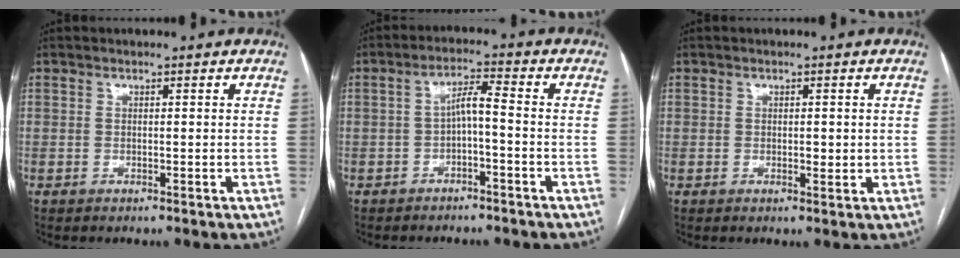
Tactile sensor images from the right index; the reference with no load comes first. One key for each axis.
{"total": 3.9, "fx": -1.1, "fy": 0.5, "fz": 3.7, "tx": -0.067, "ty": 0.017, "tz": -0.018}
{"total": 1.8, "fx": 0.0, "fy": 0.9, "fz": 1.6, "tx": -0.022, "ty": -0.002, "tz": 0.002}